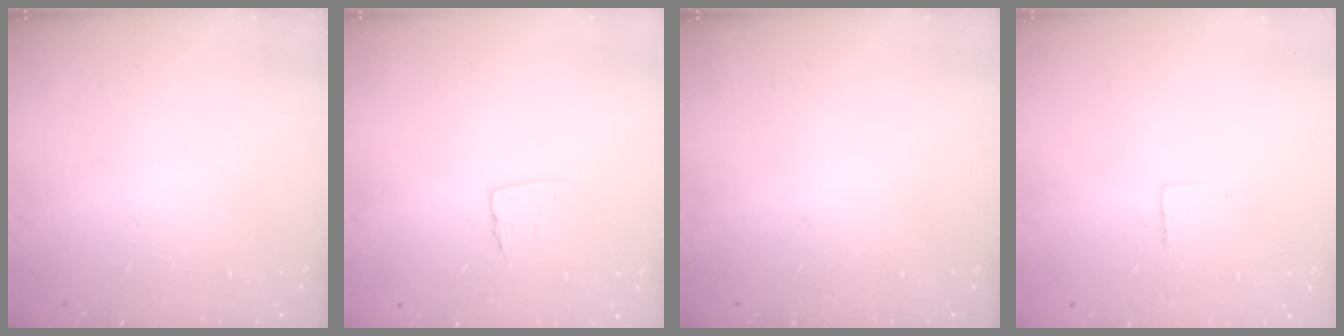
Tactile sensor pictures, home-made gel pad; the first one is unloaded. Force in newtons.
{"total": 5.0, "press": 5.0, "slide": 0.3}
{"total": 0.0}
{"total": 2.3, "press": 2.3, "slide": 0.1}